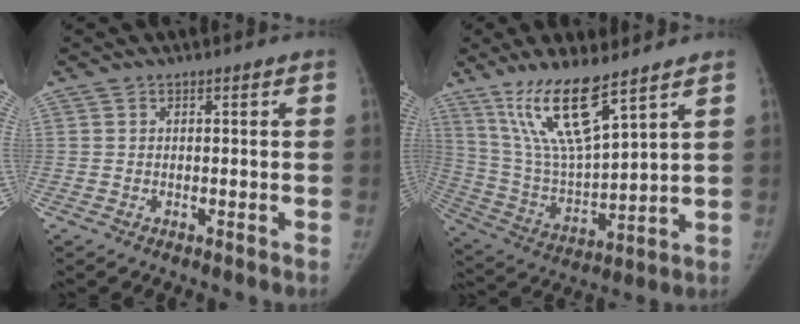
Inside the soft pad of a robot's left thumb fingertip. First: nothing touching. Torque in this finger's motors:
{"motor_torque": [0.21, 0.26, 1.47, -1.30, 0.12]}